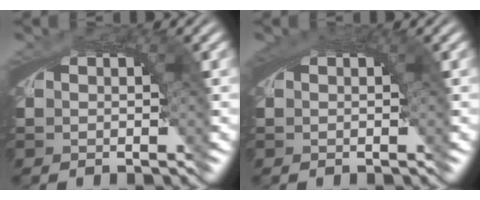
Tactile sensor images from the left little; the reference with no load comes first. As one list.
[{"total": 1.1, "force": [0.4, 0.0, 1.0], "torque": [-0.016, 0.003, 0.008]}]